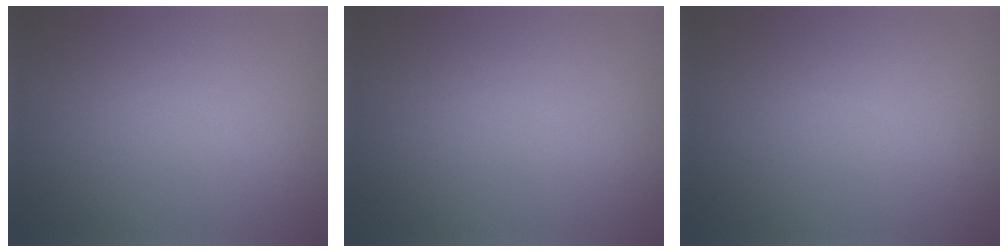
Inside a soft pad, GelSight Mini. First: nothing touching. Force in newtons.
{"total": 0.0}
{"total": 0.0}